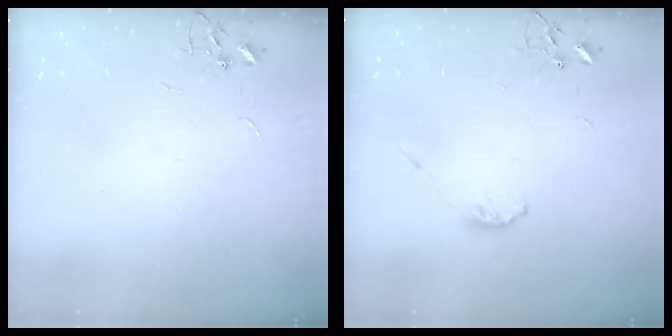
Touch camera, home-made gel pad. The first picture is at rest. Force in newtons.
{"total": 3.1, "press": 3.1, "slide": 0.5}